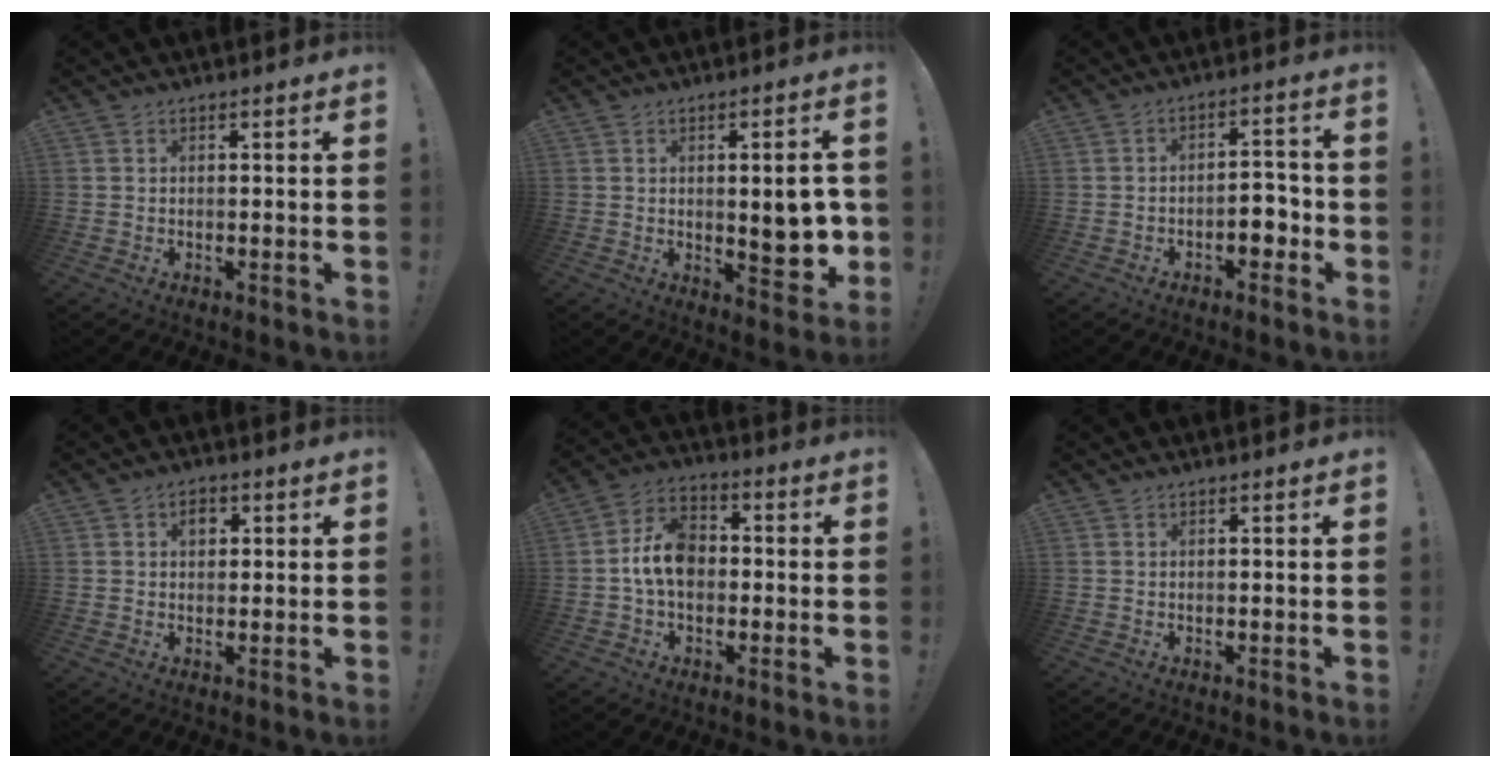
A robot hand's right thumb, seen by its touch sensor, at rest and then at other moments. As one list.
[{"total": 10.7, "force": [0.1, 3.7, 10.1], "torque": [-0.119, -0.008, 0.004]}, {"total": 6.5, "force": [-2.8, 3.5, 4.7], "torque": [-0.063, 0.014, -0.048]}, {"total": 3.1, "force": [1.0, 2.4, 1.7], "torque": [-0.016, -0.001, 0.013]}, {"total": 11.0, "force": [-0.6, 7.7, 7.8], "torque": [-0.132, 0.010, -0.009]}, {"total": 0.0}]